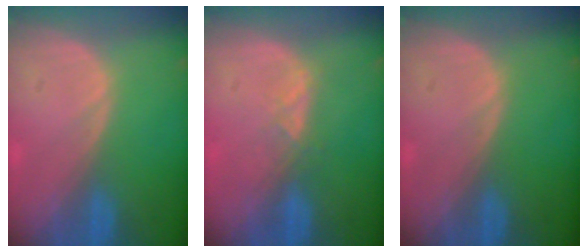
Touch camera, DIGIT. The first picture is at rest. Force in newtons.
{"total": 2.0, "press": 1.9, "slide": 0.7}
{"total": 0.0}